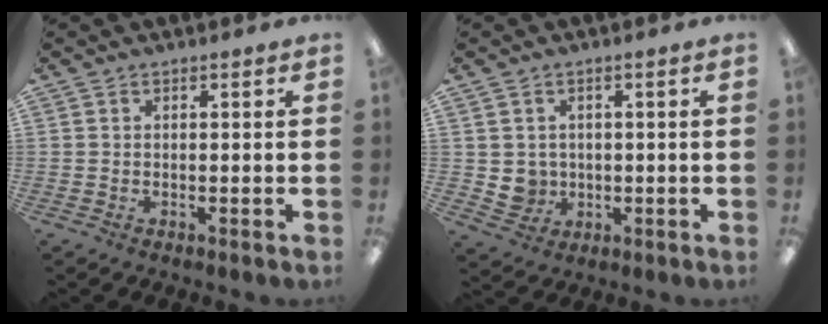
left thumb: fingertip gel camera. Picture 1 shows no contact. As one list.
[{"total": 4.1, "force": [0.9, 4.0, 0.7], "torque": [-0.015, 0.004, 0.020]}]